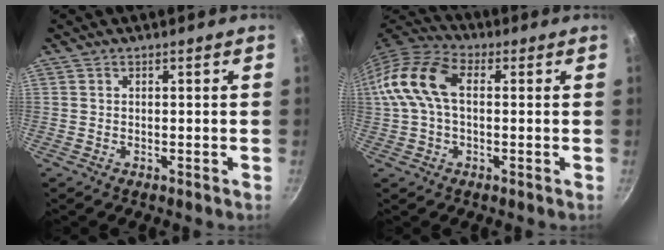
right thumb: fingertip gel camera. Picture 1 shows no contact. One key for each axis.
{"total": 12.4, "fx": 1.4, "fy": 7.5, "fz": 9.8, "tx": -0.188, "ty": 0.031, "tz": 0.009}